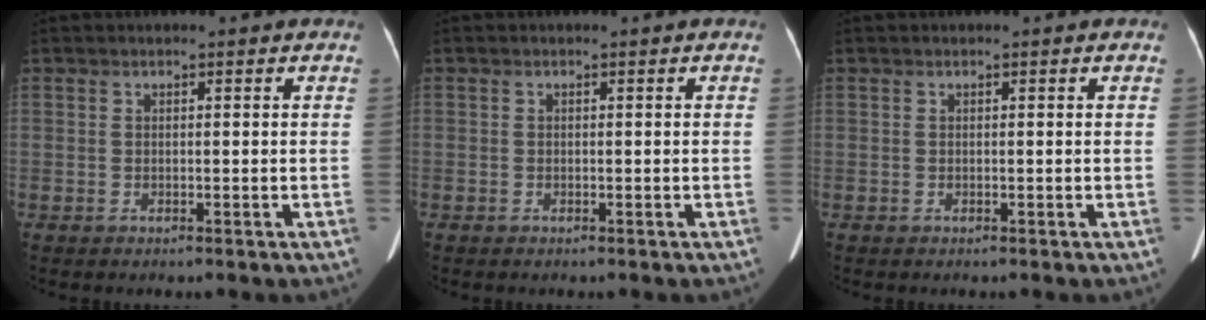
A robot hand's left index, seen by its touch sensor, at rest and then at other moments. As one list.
[{"total": 0.6, "force": [-0.4, 0.4, -0.2], "torque": [0.008, 0.006, -0.009]}, {"total": 0.0}]